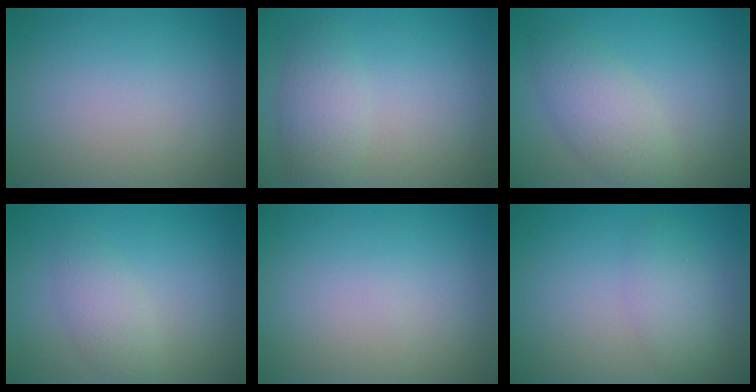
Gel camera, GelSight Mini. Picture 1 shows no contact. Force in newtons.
{"total": 2.7, "press": 2.7, "slide": 0.2}
{"total": 3.6, "press": 3.6, "slide": 0.1}
{"total": 2.1, "press": 2.1, "slide": 0.2}
{"total": 0.0}
{"total": 2.2, "press": 2.2, "slide": 0.1}